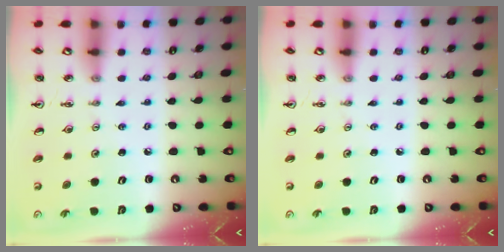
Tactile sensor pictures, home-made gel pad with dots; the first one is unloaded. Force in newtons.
{"total": 0.0}